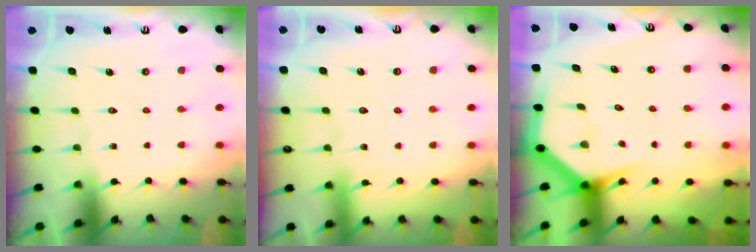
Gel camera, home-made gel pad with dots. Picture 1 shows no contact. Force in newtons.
{"total": 2.1, "press": 2.1, "slide": 0.3}
{"total": 3.9, "press": 3.8, "slide": 0.2}